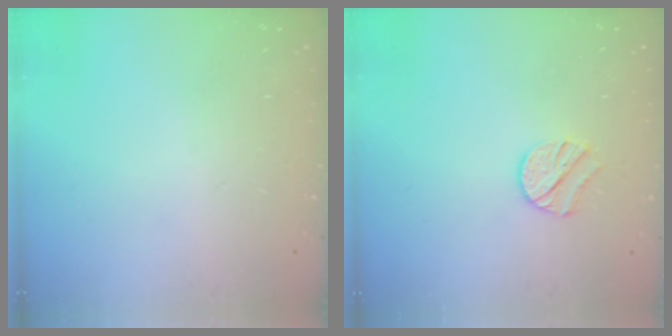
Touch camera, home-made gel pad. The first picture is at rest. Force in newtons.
{"total": 7.9, "press": 7.9, "slide": 0.1}